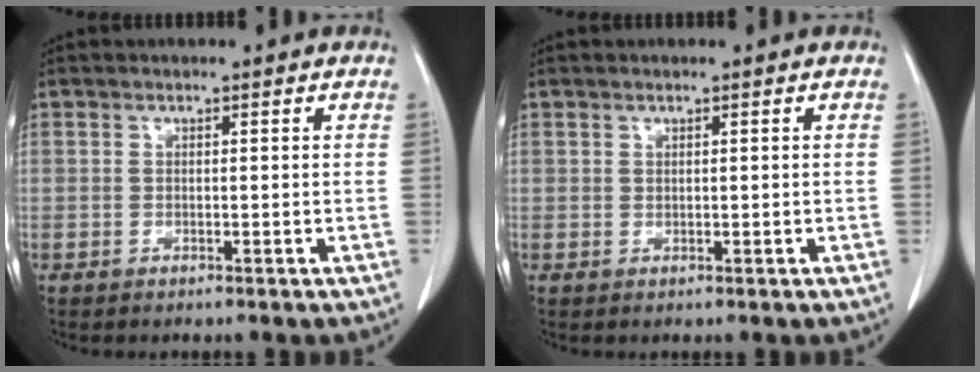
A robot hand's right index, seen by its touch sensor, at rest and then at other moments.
{"total": 0.0}